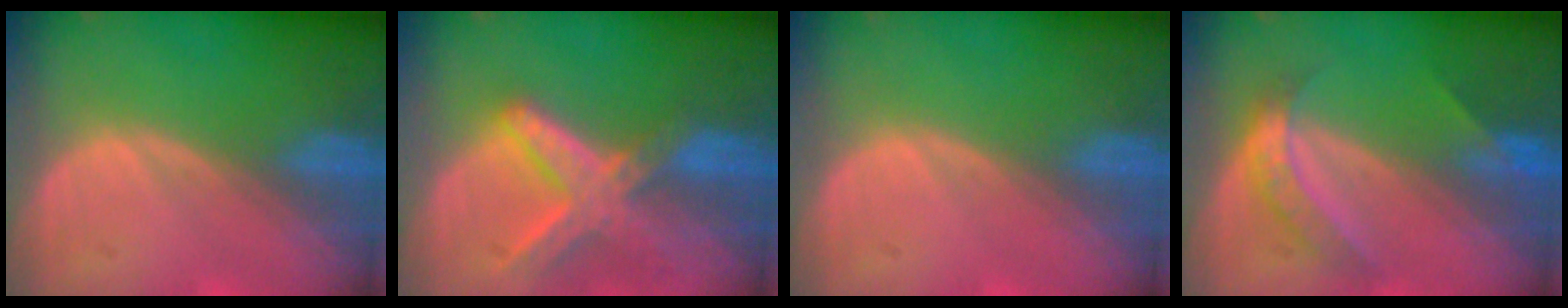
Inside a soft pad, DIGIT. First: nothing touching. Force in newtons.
{"total": 8.2, "press": 7.1, "slide": 4.1}
{"total": 0.0}
{"total": 5.9, "press": 4.9, "slide": 3.3}